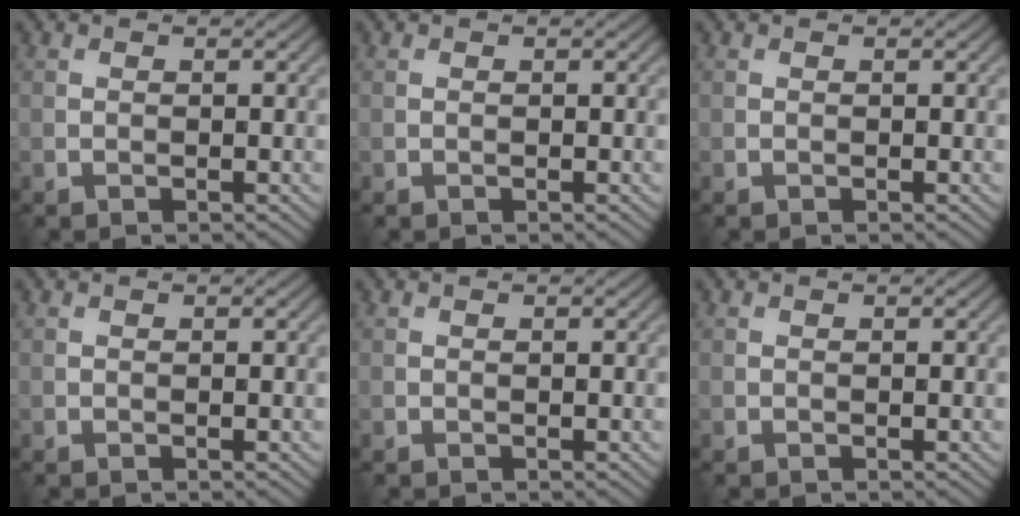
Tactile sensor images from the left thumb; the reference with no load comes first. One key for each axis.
{"total": 0.0}
{"total": 0.0}
{"total": 0.0}
{"total": 0.0}
{"total": 0.0}